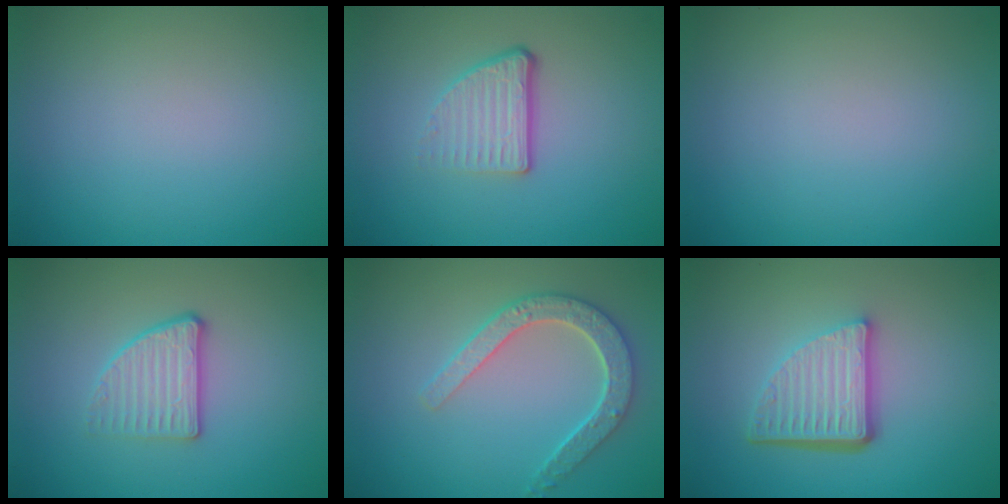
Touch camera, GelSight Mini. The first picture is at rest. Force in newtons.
{"total": 3.6, "press": 2.3, "slide": 2.8}
{"total": 0.0}
{"total": 2.9, "press": 2.5, "slide": 1.4}
{"total": 4.0, "press": 3.5, "slide": 2.1}
{"total": 5.7, "press": 3.8, "slide": 4.2}